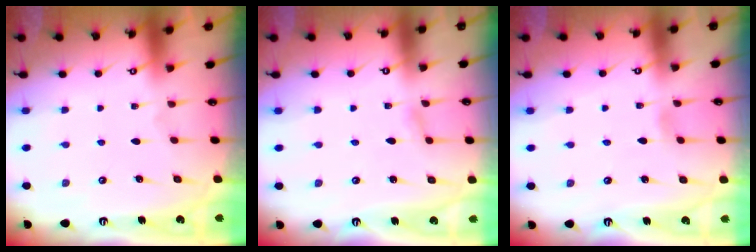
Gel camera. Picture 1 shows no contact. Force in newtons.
{"total": 1.6, "press": 1.6, "slide": 0.1}
{"total": 2.9, "press": 2.8, "slide": 0.3}